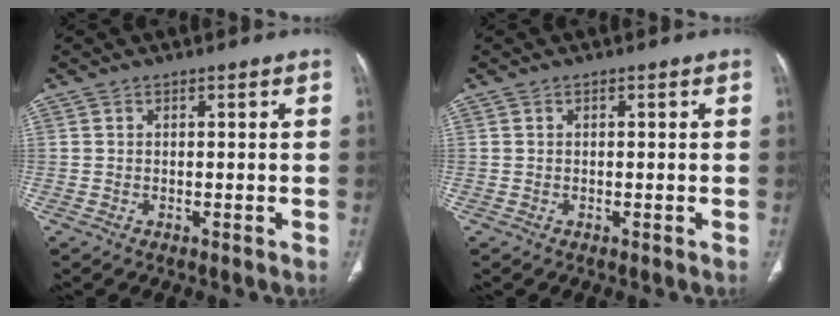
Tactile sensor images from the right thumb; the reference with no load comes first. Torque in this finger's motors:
{"motor_torque": [-0.42, 0.06, -0.42, 0.33, -0.02]}